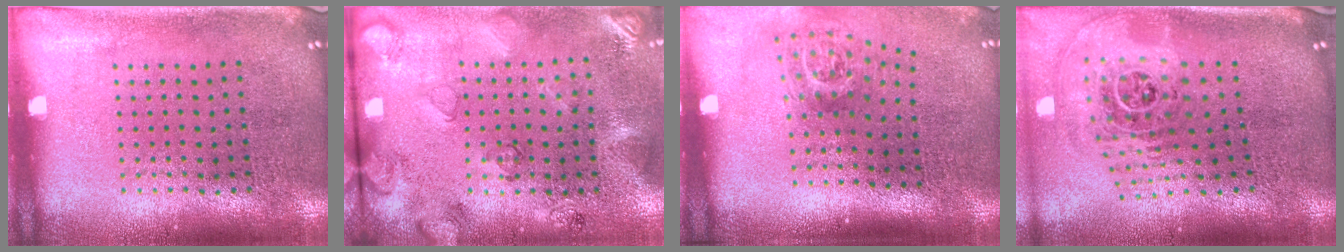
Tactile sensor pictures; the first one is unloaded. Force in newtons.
{"total": 2.5, "press": 1.8, "slide": 1.8}
{"total": 1.9, "press": 1.2, "slide": 1.4}
{"total": 2.6, "press": 1.8, "slide": 1.9}